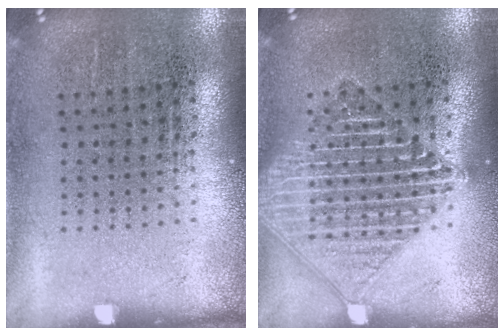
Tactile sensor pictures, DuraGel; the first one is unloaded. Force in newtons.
{"total": 2.3, "press": 2.3, "slide": 0.4}